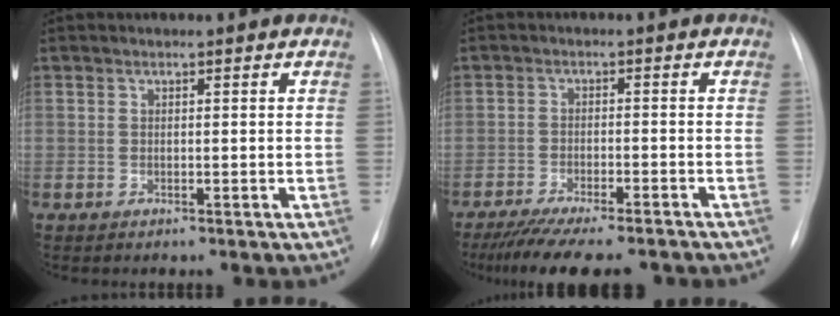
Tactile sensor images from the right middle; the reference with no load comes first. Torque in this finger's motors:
{"motor_torque": [1.08, -1.06, 0.20, 0.08]}